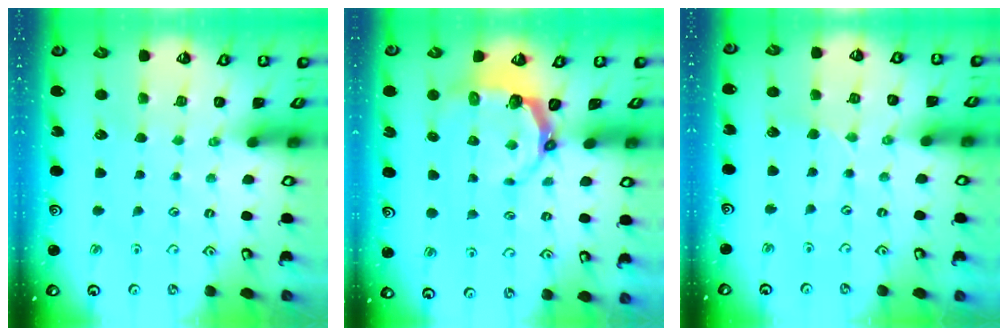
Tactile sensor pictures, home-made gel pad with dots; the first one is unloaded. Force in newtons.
{"total": 5.7, "press": 4.3, "slide": 3.8}
{"total": 2.0, "press": 2.0, "slide": 0.2}